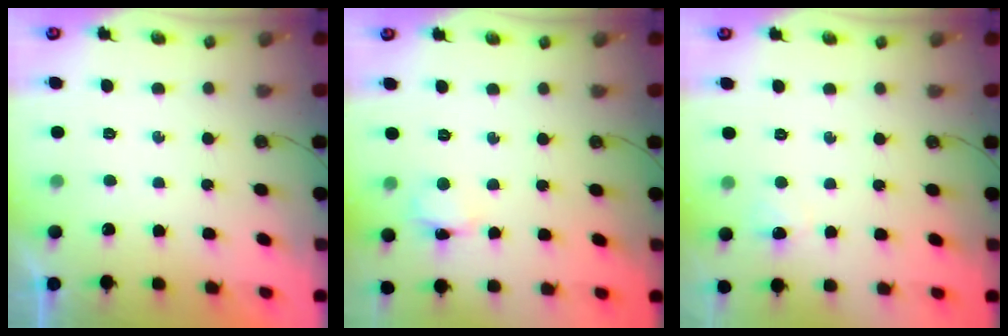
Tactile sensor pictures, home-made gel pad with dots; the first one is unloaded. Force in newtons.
{"total": 3.5, "press": 3.4, "slide": 0.3}
{"total": 3.6, "press": 3.5, "slide": 0.8}